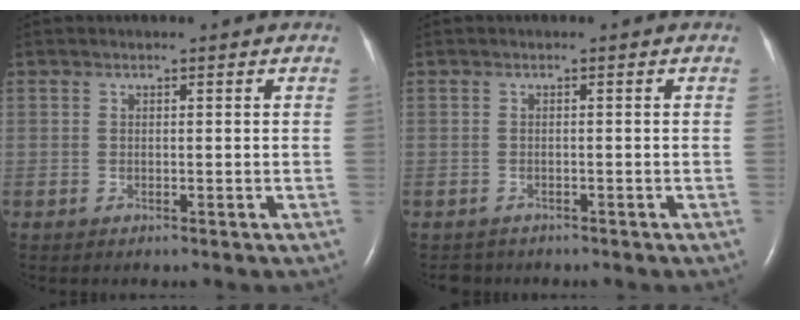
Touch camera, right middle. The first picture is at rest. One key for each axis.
{"total": 1.5, "fx": -1.3, "fy": 0.8, "fz": -0.2, "tx": -0.003, "ty": -0.001, "tz": -0.019}